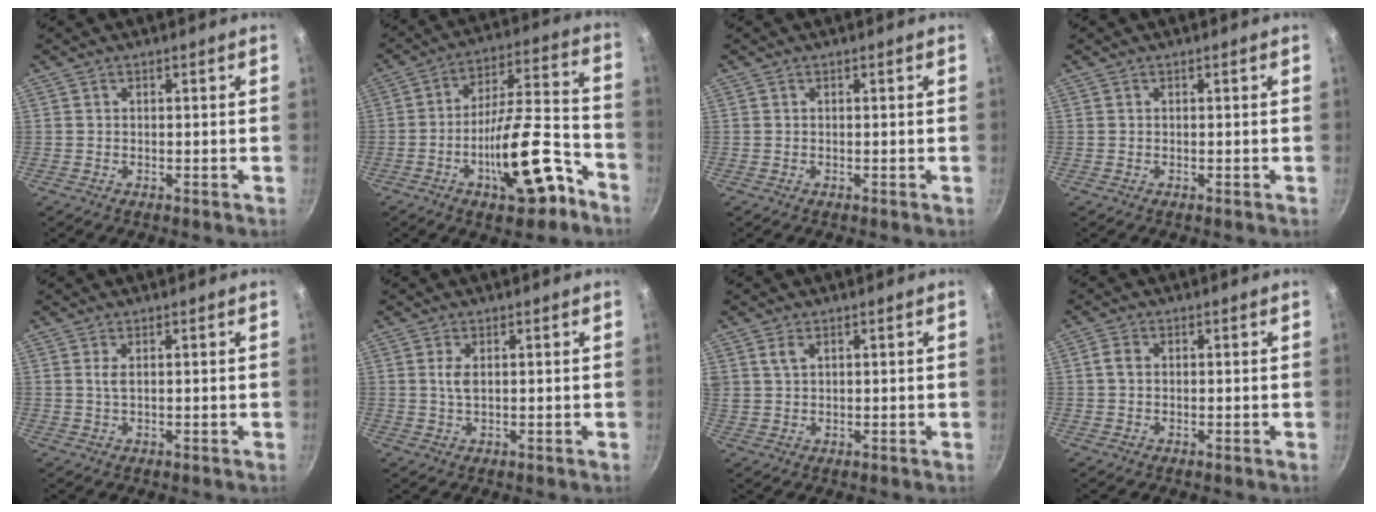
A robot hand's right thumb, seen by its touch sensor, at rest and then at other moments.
{"total": 17.6, "force": [-8.2, 5.5, 14.6], "torque": [-0.218, 0.059, -0.137]}
{"total": 0.0}
{"total": 0.0}
{"total": 1.3, "force": [0.4, 0.4, 1.2], "torque": [-0.026, -0.003, 0.008]}
{"total": 2.8, "force": [0.7, 1.2, 2.4], "torque": [-0.047, -0.005, 0.014]}
{"total": 2.7, "force": [1.4, 1.6, 1.7], "torque": [-0.027, -0.004, 0.027]}
{"total": 2.0, "force": [0.2, 1.5, 1.3], "torque": [-0.025, 0.004, 0.001]}